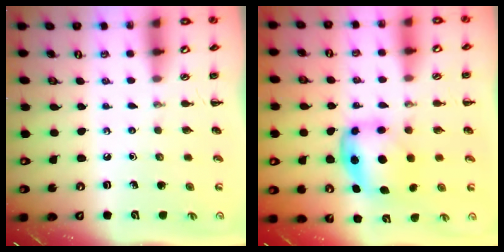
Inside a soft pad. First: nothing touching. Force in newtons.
{"total": 5.9, "press": 5.9, "slide": 0.9}